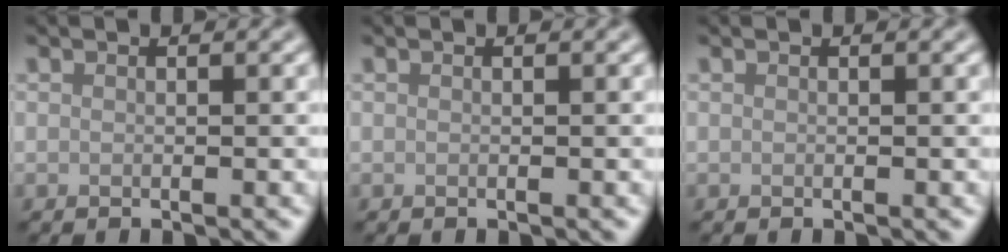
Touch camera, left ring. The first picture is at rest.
{"total": 0.0}
{"total": 0.0}